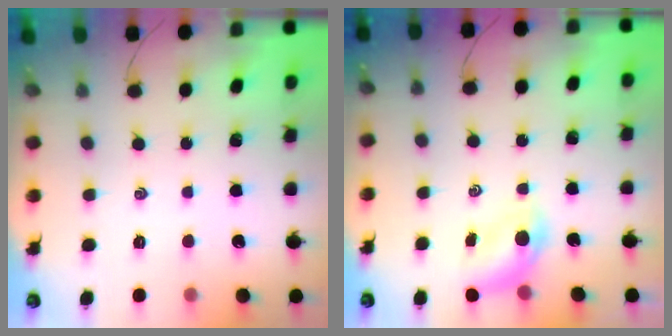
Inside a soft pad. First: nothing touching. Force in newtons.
{"total": 4.6, "press": 4.5, "slide": 0.9}